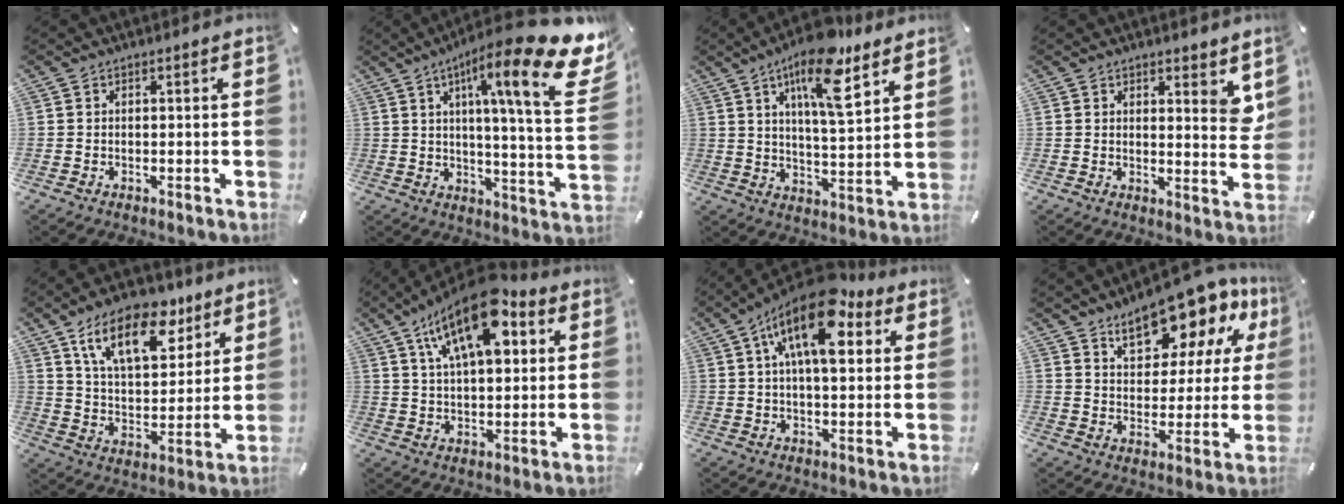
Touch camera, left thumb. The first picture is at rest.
{"total": 22.5, "force": [10.4, 4.4, 19.5], "torque": [-0.287, -0.070, 0.146]}
{"total": 15.3, "force": [9.4, 4.6, 11.3], "torque": [-0.188, -0.039, 0.153]}
{"total": 5.4, "force": [3.6, 2.5, 3.2], "torque": [-0.020, -0.031, 0.056]}
{"total": 17.9, "force": [11.2, 9.3, 10.5], "torque": [-0.174, -0.052, 0.192]}
{"total": 18.5, "force": [9.2, 8.7, 13.5], "torque": [-0.235, -0.032, 0.150]}
{"total": 16.9, "force": [8.0, 7.7, 12.8], "torque": [-0.216, -0.025, 0.130]}
{"total": 16.3, "force": [11.8, 7.8, 8.2], "torque": [-0.127, -0.078, 0.204]}